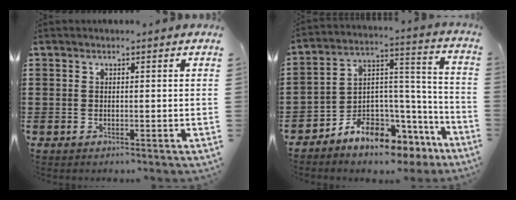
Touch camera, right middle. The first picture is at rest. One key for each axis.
{"total": 7.2, "fx": -6.7, "fy": 2.5, "fz": 1.0, "tx": -0.023, "ty": 0.006, "tz": -0.128}